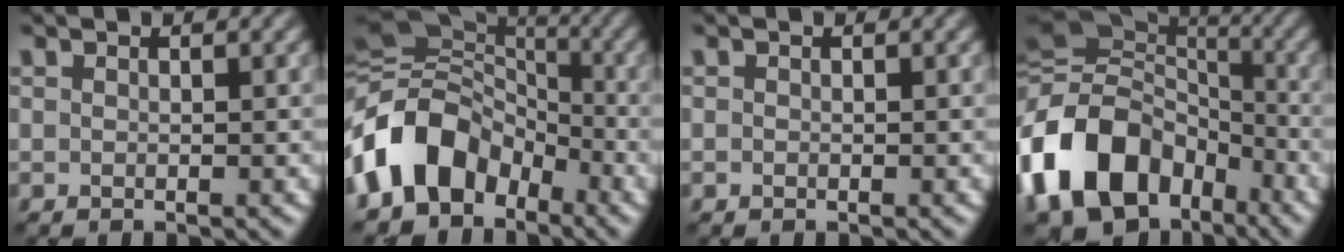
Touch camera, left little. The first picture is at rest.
{"total": 9.6, "force": [-4.3, 6.9, 5.1], "torque": [-0.086, 0.016, -0.100]}
{"total": 0.0}
{"total": 14.9, "force": [-5.6, 10.3, 9.2], "torque": [-0.198, 0.000, -0.113]}